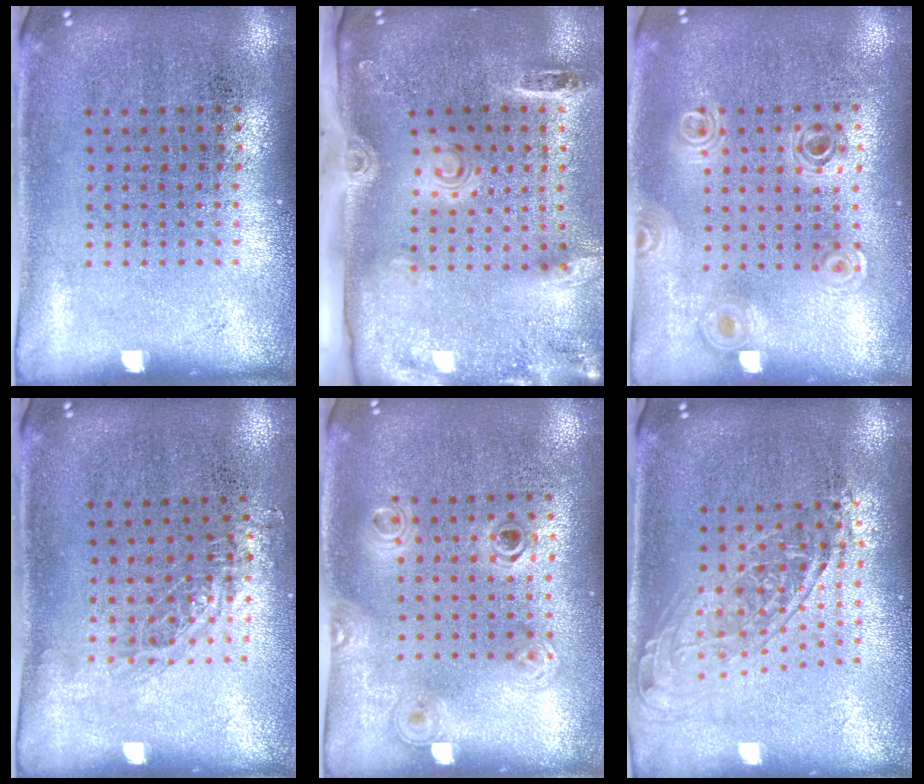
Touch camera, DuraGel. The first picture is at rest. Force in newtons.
{"total": 2.9, "press": 2.0, "slide": 2.1}
{"total": 0.5, "press": 0.5, "slide": 0.1}
{"total": 0.7, "press": 0.7, "slide": 0.1}
{"total": 1.2, "press": 1.1, "slide": 0.5}
{"total": 1.5, "press": 1.2, "slide": 0.9}